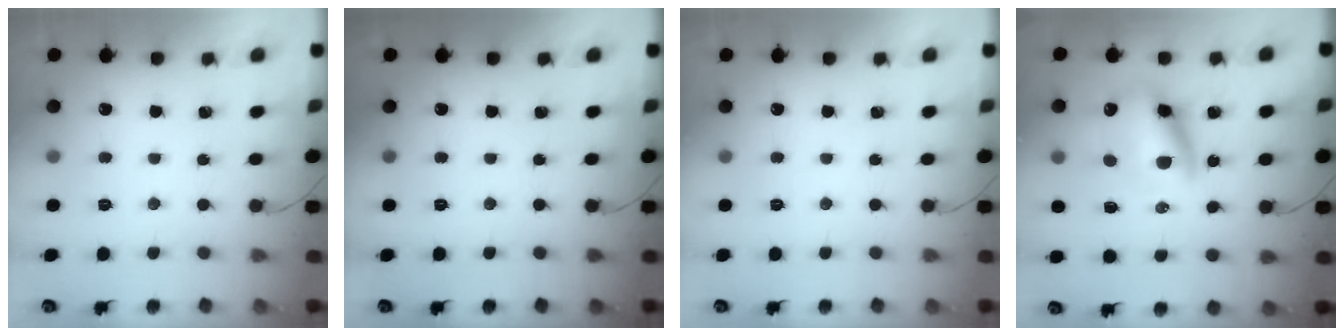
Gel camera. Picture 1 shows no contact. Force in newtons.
{"total": 0.0}
{"total": 0.0}
{"total": 11.9, "press": 11.5, "slide": 3.0}